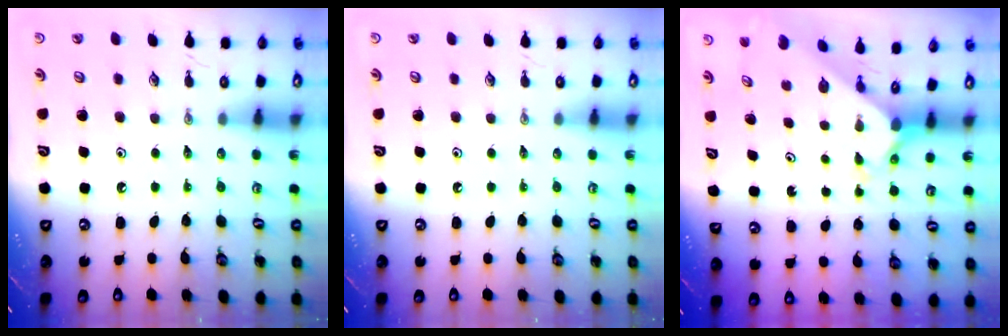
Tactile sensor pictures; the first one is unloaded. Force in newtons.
{"total": 0.0}
{"total": 2.5, "press": 2.5, "slide": 0.3}